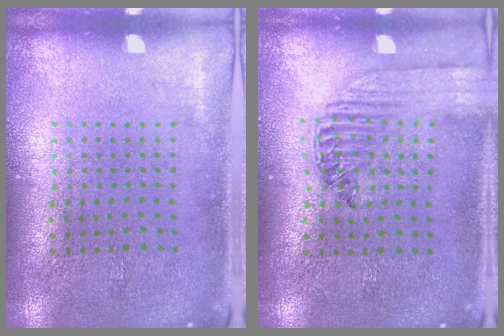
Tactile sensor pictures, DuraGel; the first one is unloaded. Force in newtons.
{"total": 1.5, "press": 1.3, "slide": 0.7}